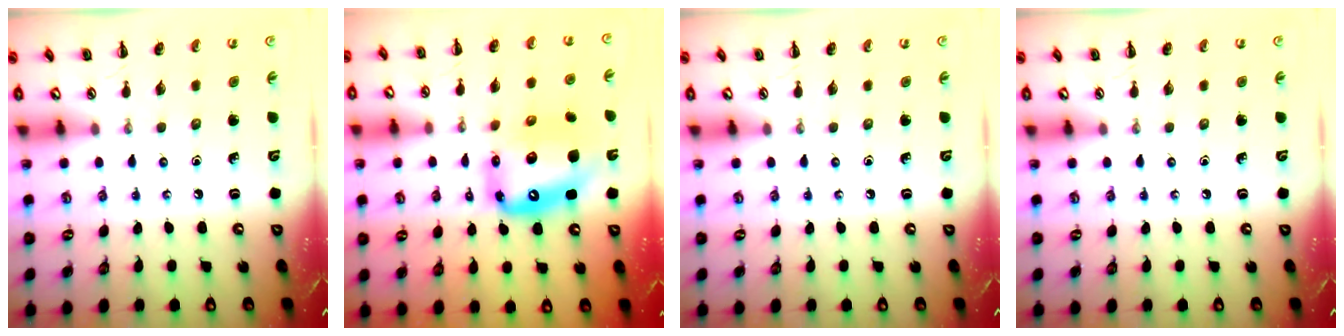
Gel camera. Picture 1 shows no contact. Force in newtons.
{"total": 14.5, "press": 13.9, "slide": 4.0}
{"total": 0.0}
{"total": 0.0}